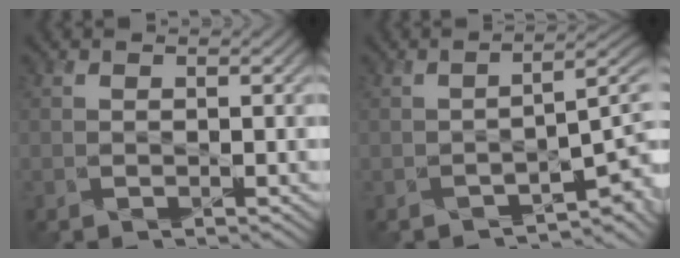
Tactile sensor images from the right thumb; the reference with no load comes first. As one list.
[{"total": 3.8, "force": [-2.1, 1.1, 3.0], "torque": [-0.041, -0.003, -0.034]}]